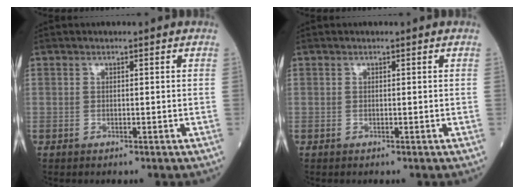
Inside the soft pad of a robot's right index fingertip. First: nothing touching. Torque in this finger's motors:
{"motor_torque": [0.07, 0.03, 0.00, -0.01]}